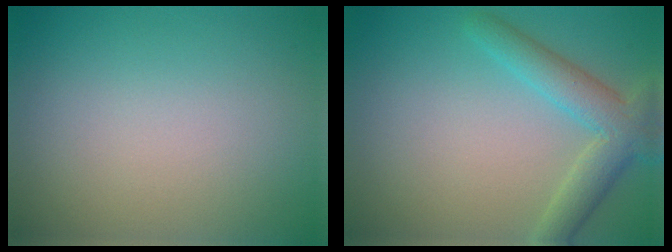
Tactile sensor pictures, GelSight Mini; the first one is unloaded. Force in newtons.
{"total": 4.2, "press": 4.2, "slide": 0.1}